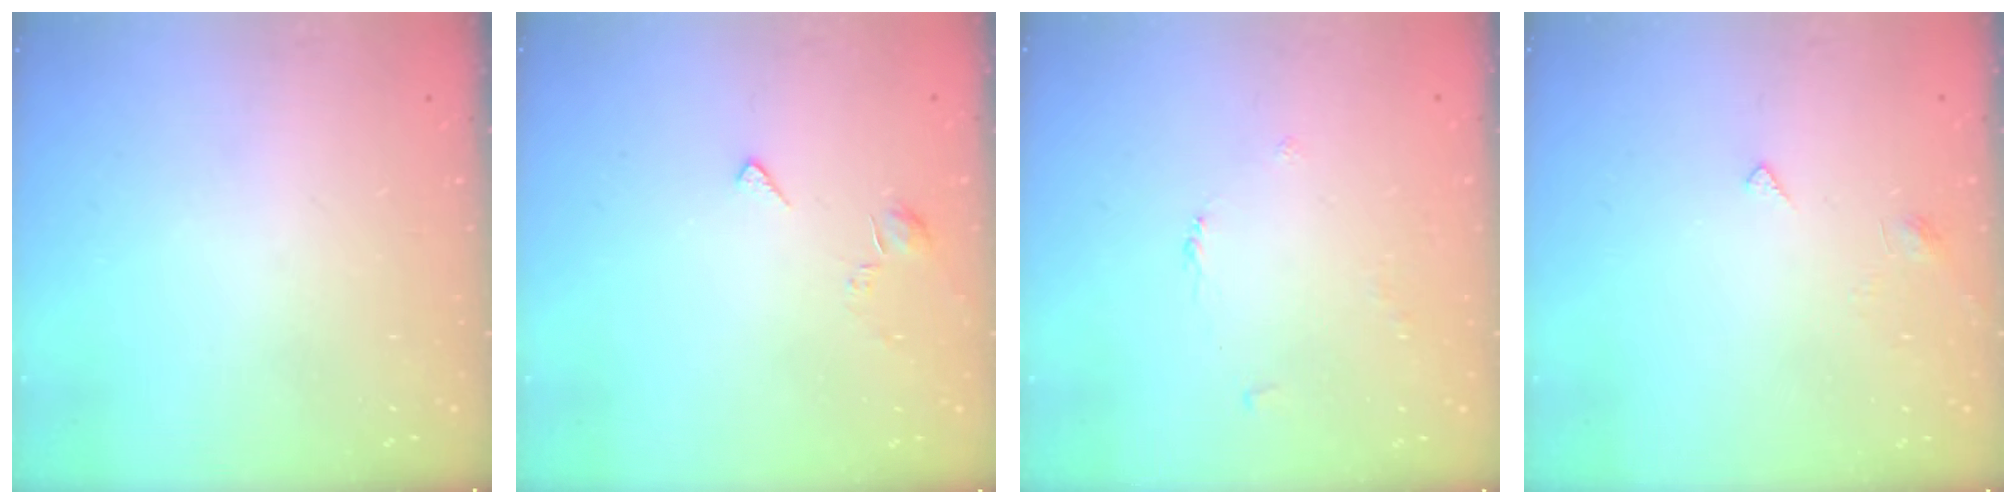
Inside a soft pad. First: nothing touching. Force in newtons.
{"total": 1.9, "press": 1.9, "slide": 0.4}
{"total": 2.6, "press": 2.6, "slide": 0.4}
{"total": 4.9, "press": 4.9, "slide": 0.3}